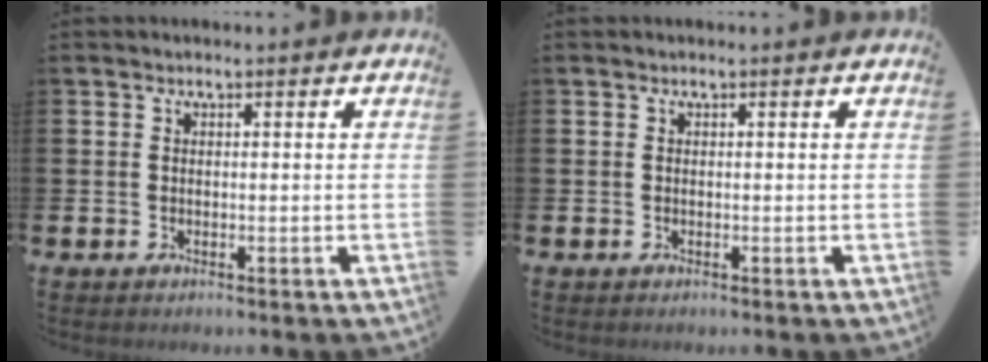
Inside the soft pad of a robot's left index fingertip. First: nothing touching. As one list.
[{"total": 0.0}]